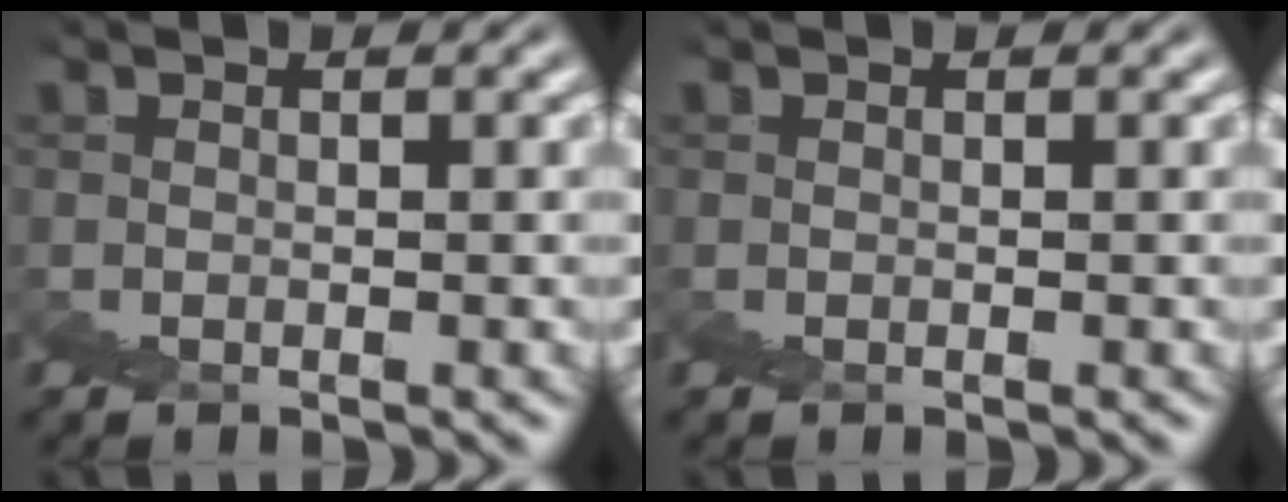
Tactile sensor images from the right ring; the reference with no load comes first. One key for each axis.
{"total": 0.0}